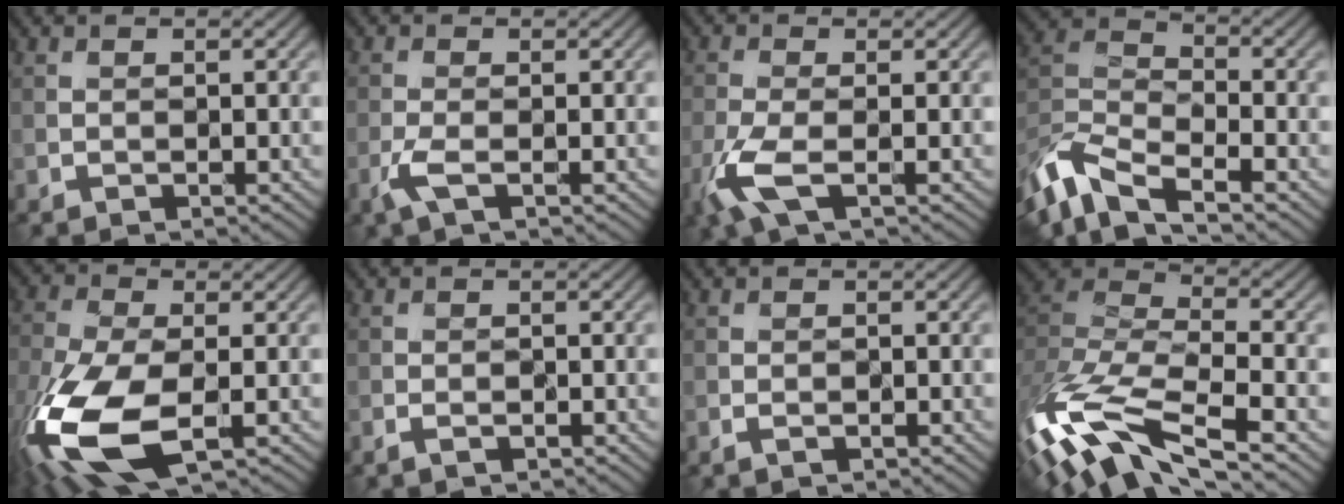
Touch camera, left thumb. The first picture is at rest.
{"total": 2.4, "force": [-1.0, 0.6, 2.1], "torque": [-0.056, 0.003, -0.029]}
{"total": 5.1, "force": [-2.0, 1.7, 4.3], "torque": [-0.112, -0.004, -0.051]}
{"total": 10.8, "force": [-7.5, 3.8, 6.8], "torque": [-0.149, -0.011, -0.160]}
{"total": 14.5, "force": [-5.1, 6.9, 11.6], "torque": [-0.301, -0.042, -0.102]}
{"total": 1.6, "force": [-0.9, 0.7, 1.1], "torque": [-0.023, -0.002, -0.016]}
{"total": 1.2, "force": [-0.7, 0.6, 0.9], "torque": [-0.019, -0.002, -0.013]}
{"total": 15.3, "force": [-8.7, 5.2, 11.5], "torque": [-0.284, -0.013, -0.160]}